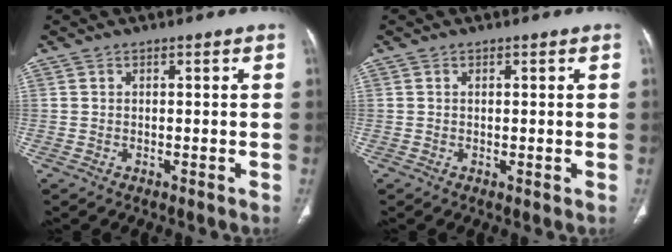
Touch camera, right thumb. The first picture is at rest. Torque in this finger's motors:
{"motor_torque": [2.48, 2.03, 0.14, -0.36, -0.02]}